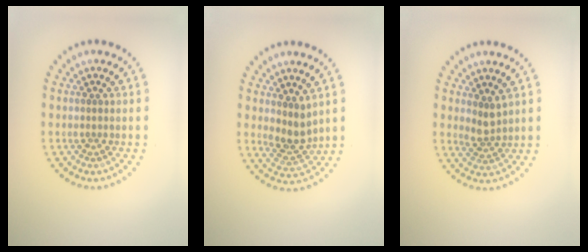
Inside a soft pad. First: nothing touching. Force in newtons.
{"total": 2.7, "press": 2.1, "slide": 1.7}
{"total": 1.9, "press": 1.4, "slide": 1.3}